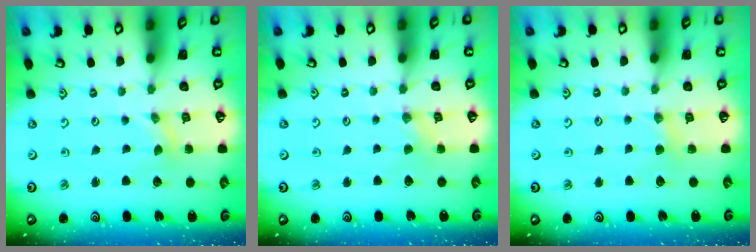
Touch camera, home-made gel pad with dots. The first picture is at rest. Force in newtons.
{"total": 1.2, "press": 1.2, "slide": 0.1}
{"total": 3.3, "press": 3.3, "slide": 0.4}